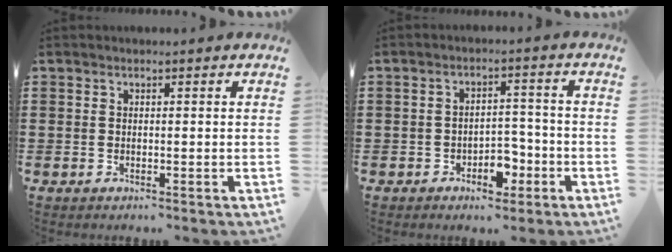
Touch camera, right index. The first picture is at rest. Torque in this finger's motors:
{"motor_torque": [0.41, 0.46, 0.45, 0.07]}